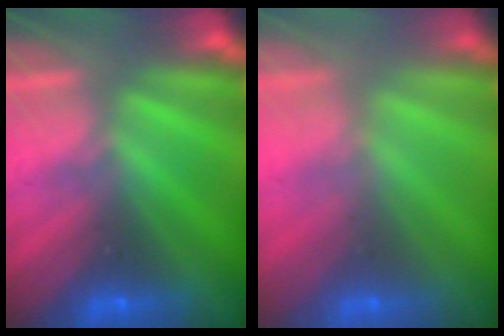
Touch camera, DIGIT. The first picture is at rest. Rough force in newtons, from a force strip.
{"total": 2.7}